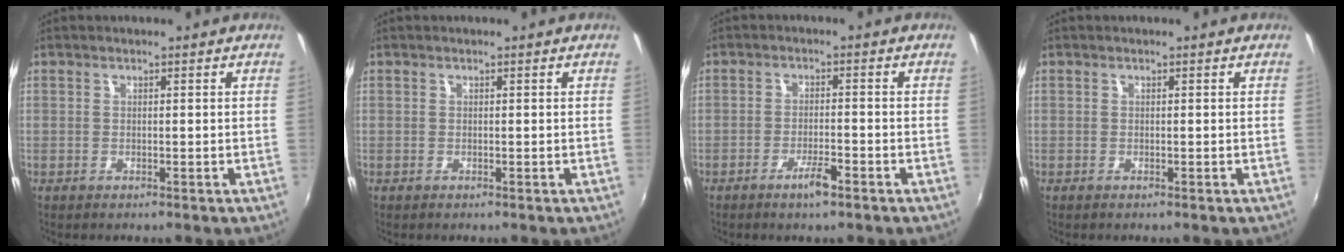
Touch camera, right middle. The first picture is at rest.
{"total": 0.0}
{"total": 3.5, "force": [-2.5, 0.7, 2.4], "torque": [-0.055, -0.004, -0.044]}
{"total": 0.0}